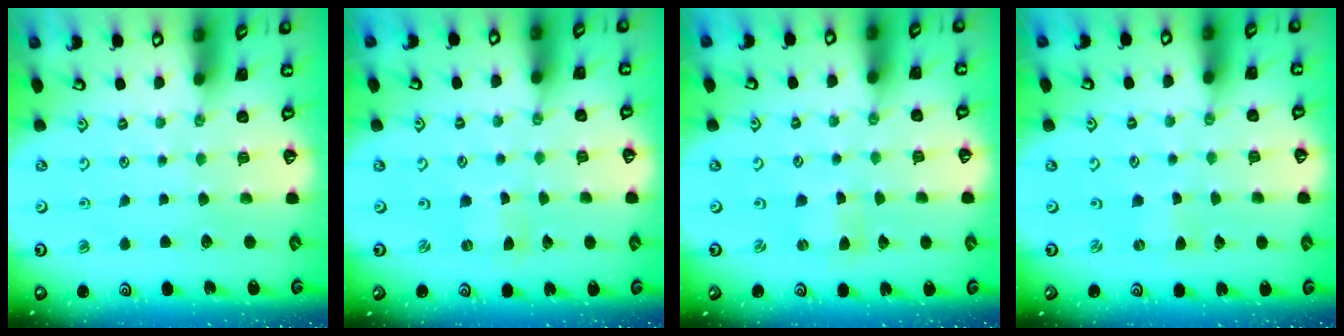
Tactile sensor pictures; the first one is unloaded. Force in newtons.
{"total": 0.0}
{"total": 0.0}
{"total": 0.0}